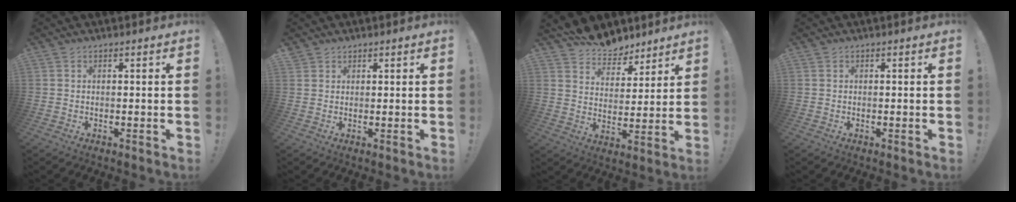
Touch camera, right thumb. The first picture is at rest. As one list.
[{"total": 1.8, "force": [1.4, 1.0, 0.1], "torque": [0.001, -0.008, 0.028]}, {"total": 9.6, "force": [8.3, 4.7, 1.3], "torque": [-0.027, -0.073, 0.160]}, {"total": 0.0}]